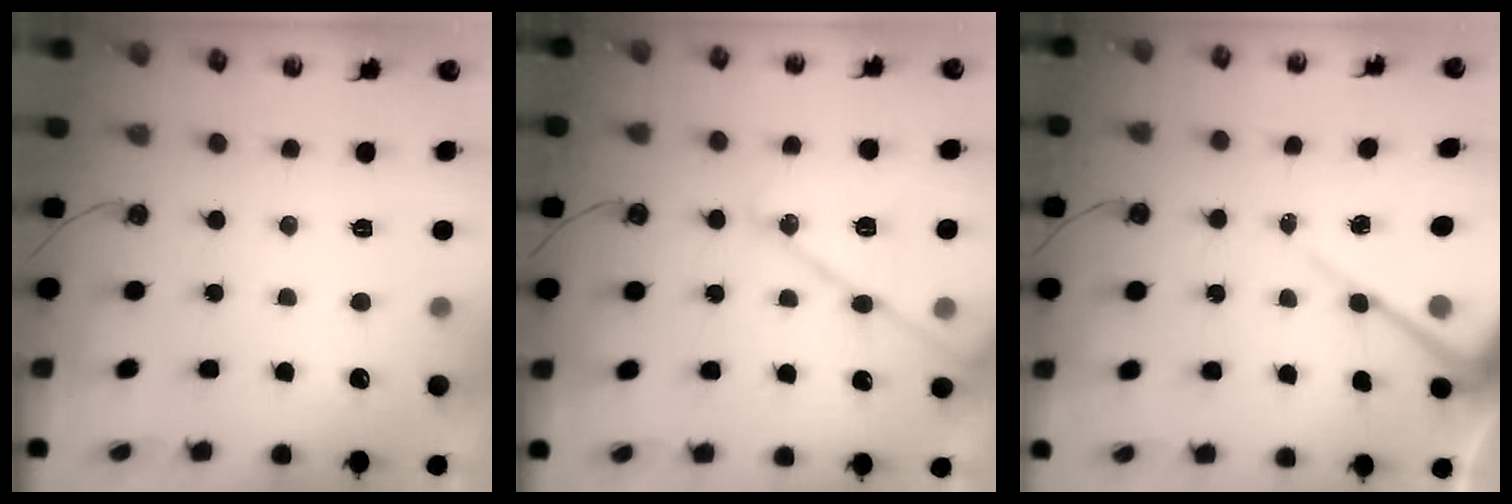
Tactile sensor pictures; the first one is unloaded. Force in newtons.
{"total": 15.7, "press": 15.7, "slide": 1.3}
{"total": 9.4, "press": 9.4, "slide": 0.8}